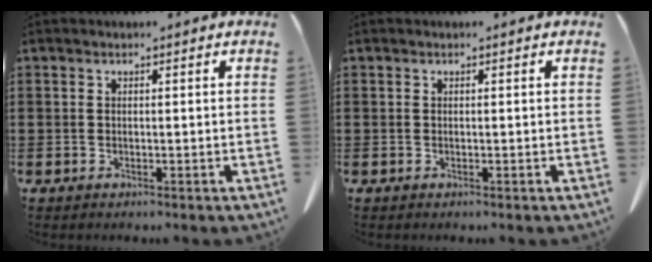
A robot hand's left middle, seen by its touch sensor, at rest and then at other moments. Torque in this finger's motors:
{"motor_torque": [0.00, 0.00, 0.00, 0.01]}